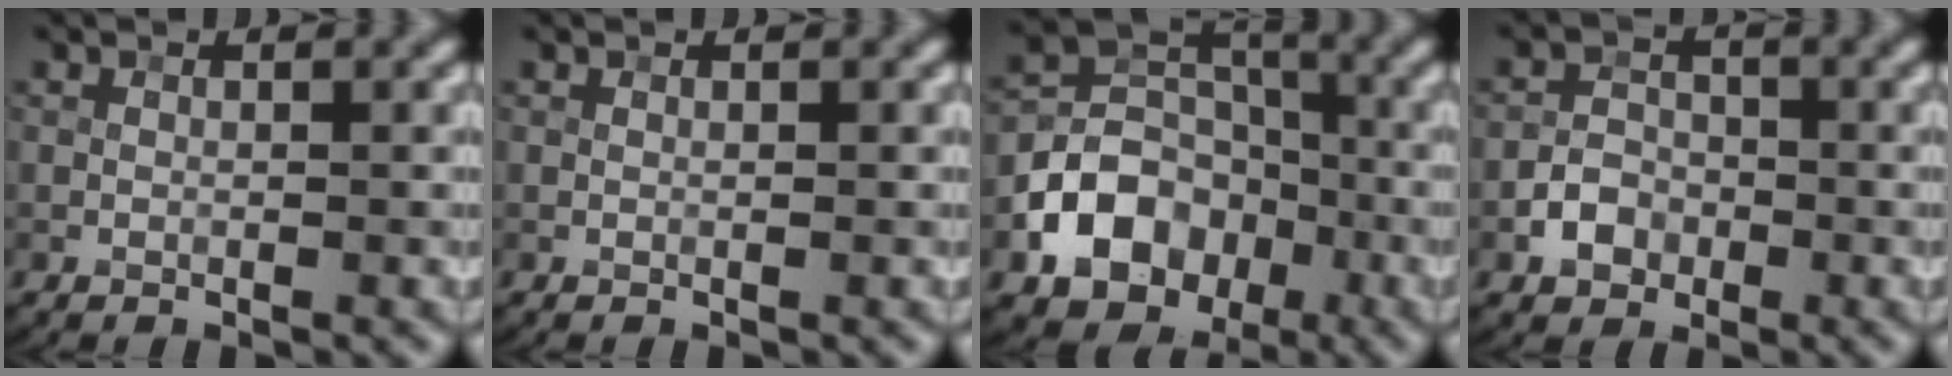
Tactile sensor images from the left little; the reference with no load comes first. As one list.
[{"total": 0.0}, {"total": 8.5, "force": [-3.4, 6.6, 4.1], "torque": [-0.049, 0.004, -0.072]}, {"total": 2.6, "force": [-1.3, 2.1, 1.0], "torque": [-0.011, 0.004, -0.027]}]